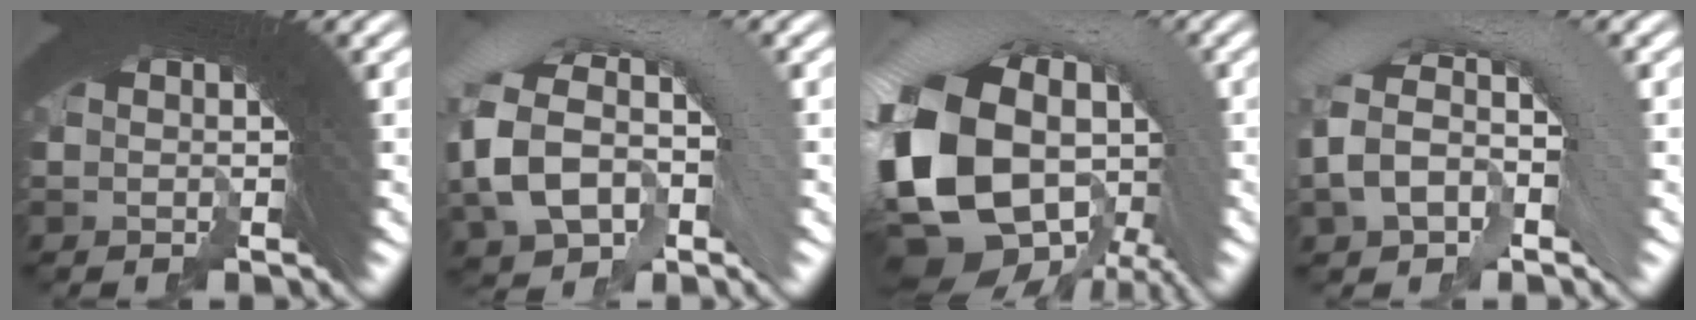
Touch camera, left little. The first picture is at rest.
{"total": 7.6, "force": [1.0, 4.9, 5.7], "torque": [-0.098, 0.020, 0.007]}
{"total": 15.2, "force": [-0.8, 10.8, 10.7], "torque": [-0.235, -0.030, -0.008]}
{"total": 6.3, "force": [1.0, 3.9, 4.9], "torque": [-0.077, 0.031, 0.002]}